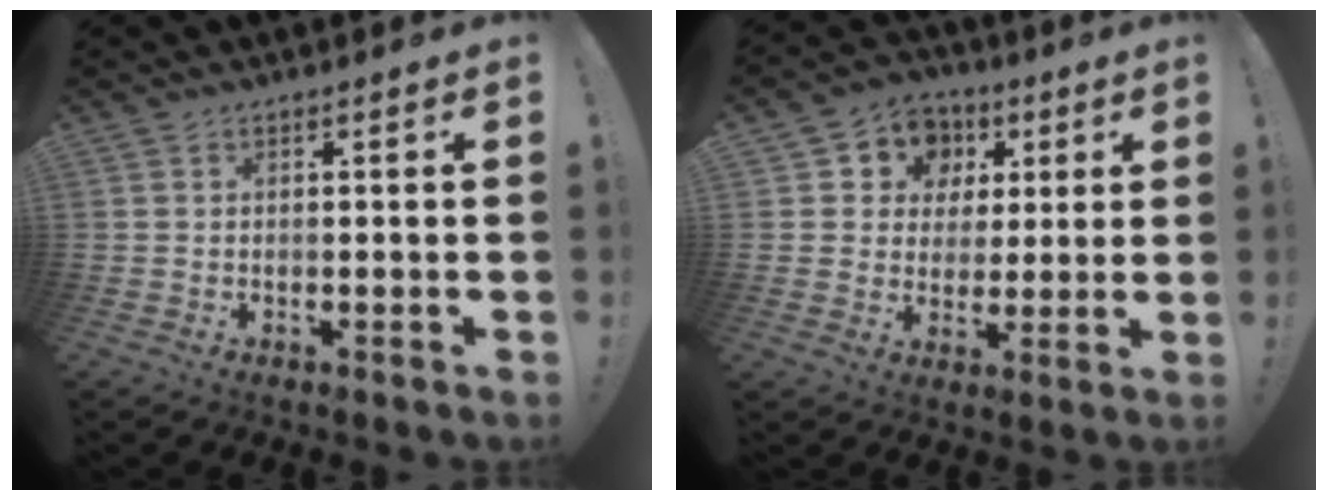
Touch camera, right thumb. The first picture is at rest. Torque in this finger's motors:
{"motor_torque": [1.15, 1.13, 0.02, 0.00, 0.00]}